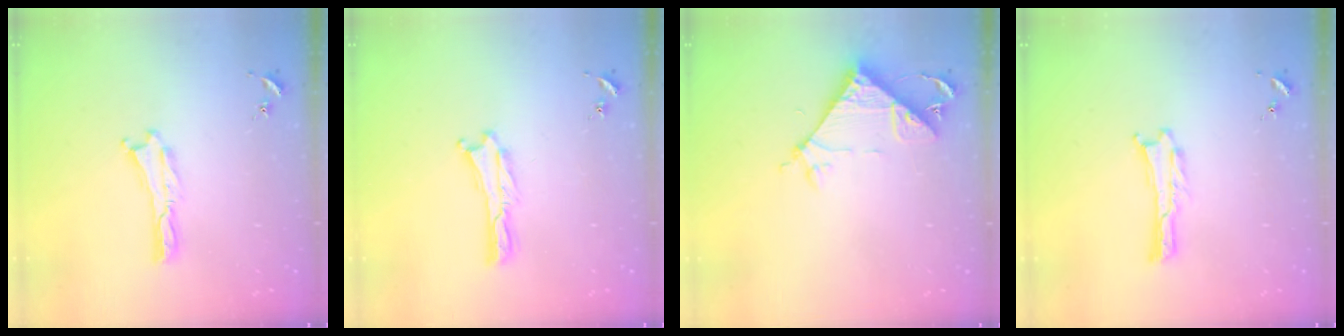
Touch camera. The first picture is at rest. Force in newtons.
{"total": 0.0}
{"total": 8.7, "press": 8.7, "slide": 0.4}
{"total": 0.0}